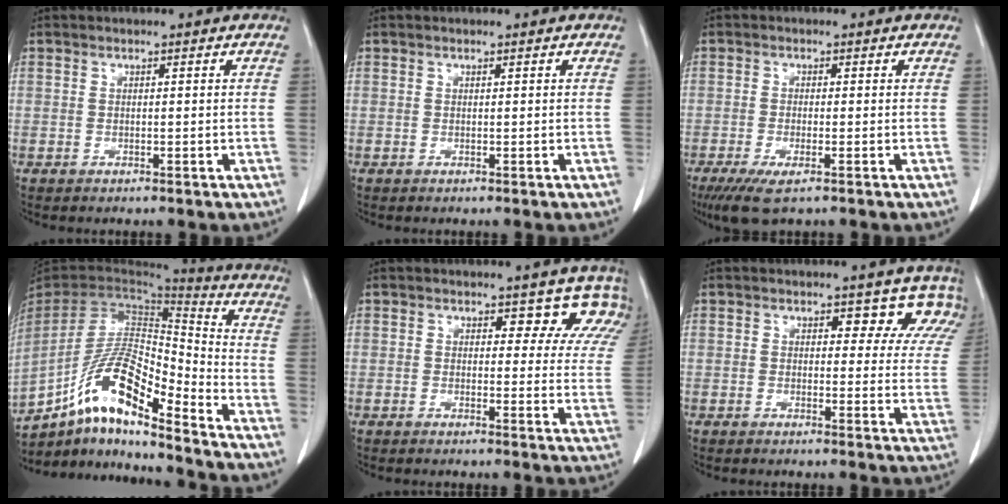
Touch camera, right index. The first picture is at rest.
{"total": 0.0}
{"total": 5.1, "force": [-3.0, 1.0, 4.0], "torque": [-0.076, -0.014, -0.052]}
{"total": 15.9, "force": [-10.0, 3.0, 12.0], "torque": [-0.233, 0.010, -0.180]}
{"total": 7.1, "force": [5.7, 3.7, 2.0], "torque": [0.011, -0.008, 0.034]}
{"total": 6.4, "force": [5.0, 3.6, 2.0], "torque": [0.008, -0.006, 0.031]}